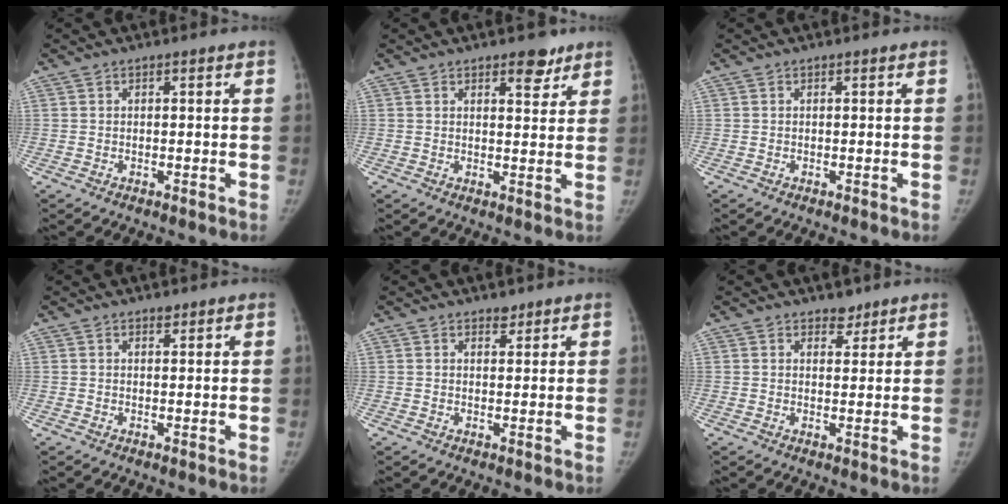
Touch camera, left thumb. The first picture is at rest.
{"total": 4.3, "force": [3.0, 2.0, 2.4], "torque": [-0.012, -0.018, 0.041]}
{"total": 0.0}
{"total": 0.9, "force": [0.8, 0.4, 0.3], "torque": [0.000, -0.006, 0.010]}
{"total": 1.5, "force": [1.2, 0.7, 0.3], "torque": [0.005, -0.010, 0.017]}
{"total": 2.5, "force": [2.0, 1.4, 0.5], "torque": [0.010, -0.013, 0.026]}